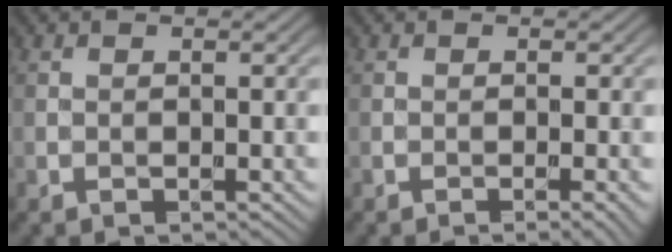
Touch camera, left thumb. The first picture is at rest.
{"total": 1.6, "force": [-0.6, 0.2, 1.5], "torque": [-0.021, 0.000, -0.012]}